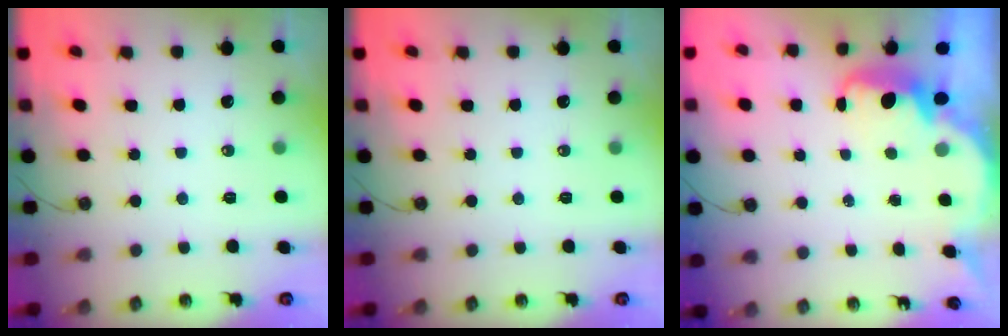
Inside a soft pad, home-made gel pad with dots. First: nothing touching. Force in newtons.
{"total": 0.0}
{"total": 2.8, "press": 2.7, "slide": 0.6}